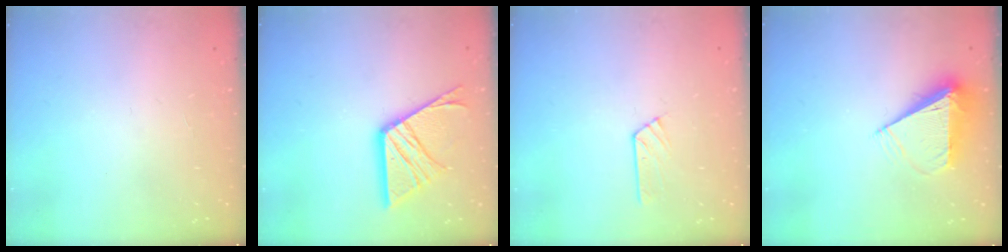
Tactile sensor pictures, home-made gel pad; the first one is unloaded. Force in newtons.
{"total": 15.3, "press": 15.2, "slide": 1.5}
{"total": 3.9, "press": 3.9, "slide": 0.5}
{"total": 8.3, "press": 8.3, "slide": 0.8}